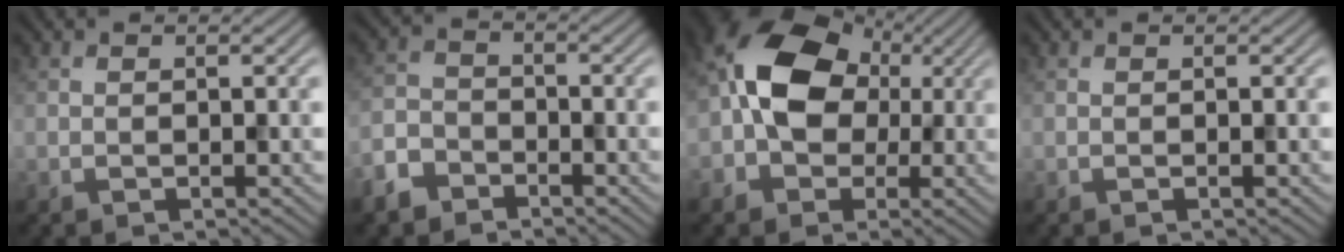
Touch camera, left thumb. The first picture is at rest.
{"total": 4.7, "force": [-3.7, 2.6, 1.4], "torque": [-0.041, -0.004, -0.085]}
{"total": 11.9, "force": [0.4, 9.1, 7.7], "torque": [-0.156, 0.008, -0.008]}
{"total": 0.0}